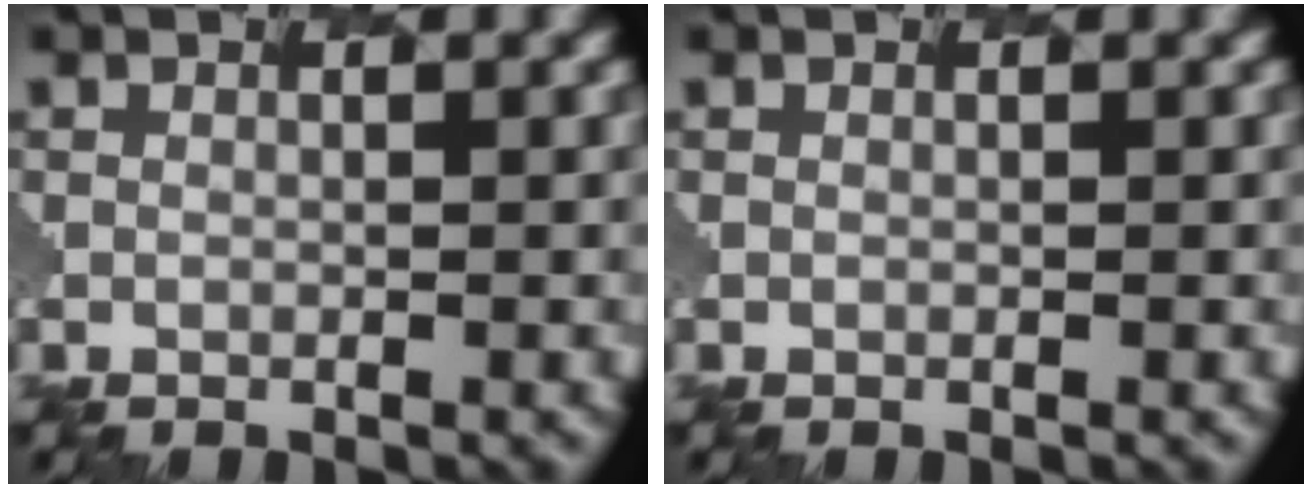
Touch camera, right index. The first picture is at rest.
{"total": 0.0}